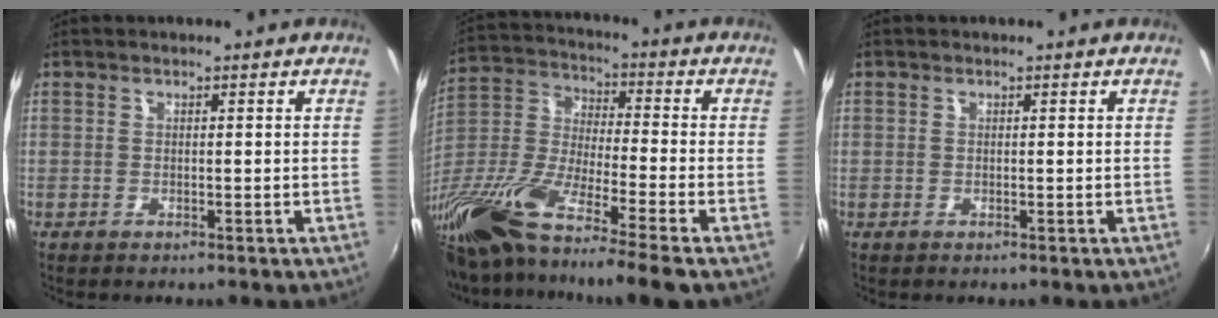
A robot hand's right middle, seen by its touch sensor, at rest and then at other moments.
{"total": 22.4, "force": [-15.7, 1.9, 15.9], "torque": [-0.287, -0.058, -0.290]}
{"total": 0.6, "force": [-0.1, 0.6, -0.1], "torque": [0.002, 0.000, -0.002]}